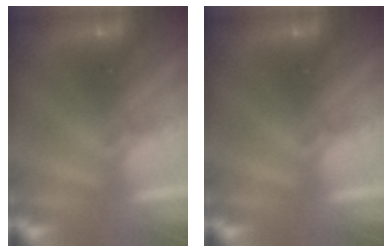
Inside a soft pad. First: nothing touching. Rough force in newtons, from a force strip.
{"total": 0.0}